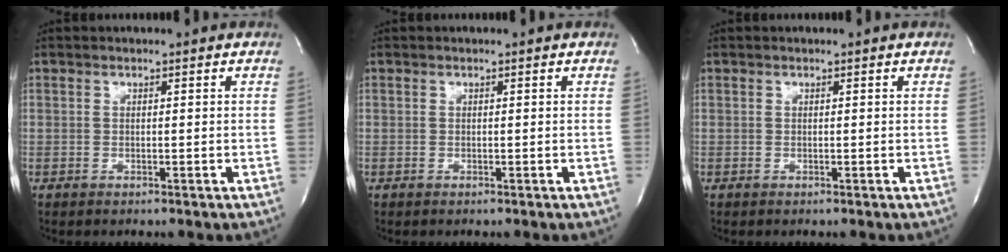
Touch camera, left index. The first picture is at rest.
{"total": 0.0}
{"total": 0.0}